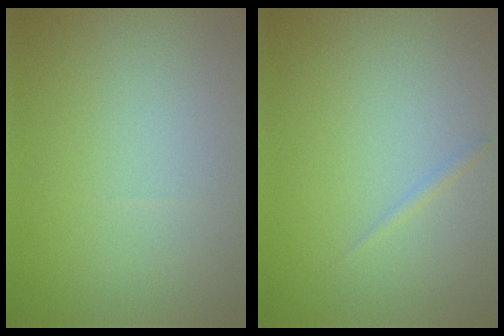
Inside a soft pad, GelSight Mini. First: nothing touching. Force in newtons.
{"total": 0.5, "press": 0.5, "slide": 0.0}